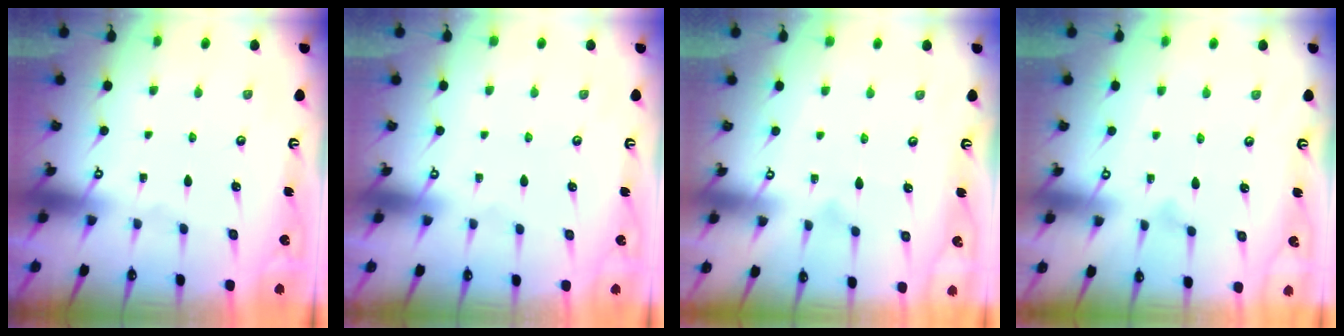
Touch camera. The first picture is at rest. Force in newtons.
{"total": 3.8, "press": 3.8, "slide": 0.1}
{"total": 7.1, "press": 7.1, "slide": 0.3}
{"total": 4.0, "press": 4.0, "slide": 0.2}